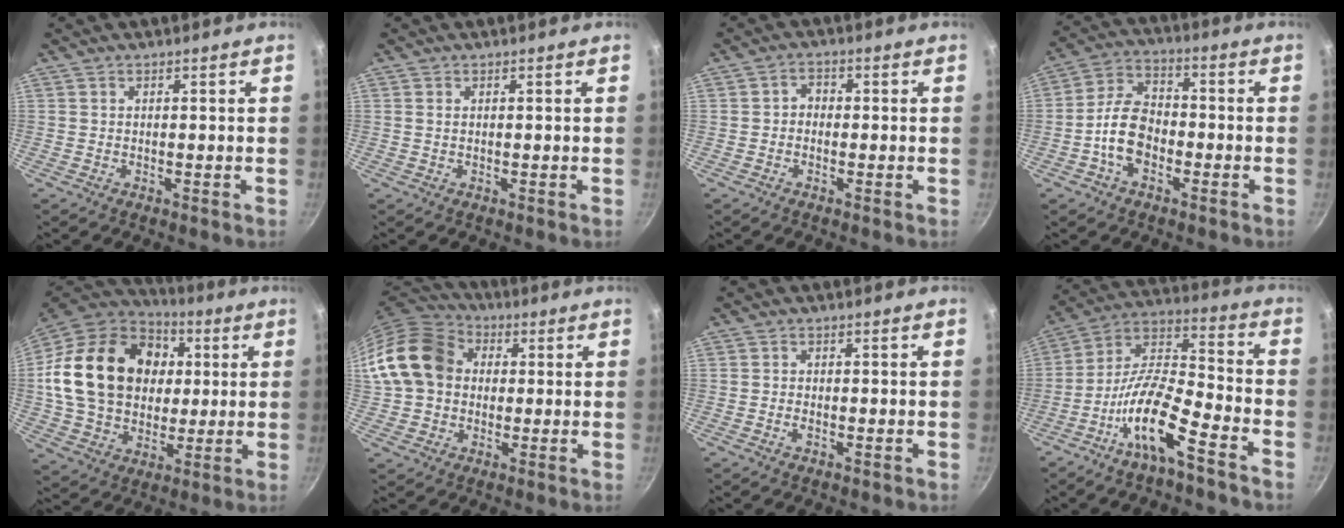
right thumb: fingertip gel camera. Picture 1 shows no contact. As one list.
[{"total": 0.6, "force": [0.2, 0.4, 0.4], "torque": [-0.009, 0.001, 0.004]}, {"total": 2.4, "force": [-0.4, 1.9, 1.3], "torque": [-0.013, 0.010, -0.012]}, {"total": 9.4, "force": [-2.9, 6.2, 6.5], "torque": [-0.101, 0.039, -0.063]}, {"total": 26.3, "force": [4.2, 20.1, 16.6], "torque": [-0.271, 0.020, 0.075]}, {"total": 15.7, "force": [2.2, 12.7, 8.9], "torque": [-0.147, 0.034, 0.028]}, {"total": 1.1, "force": [-0.4, 0.7, 0.7], "torque": [-0.019, 0.004, -0.011]}, {"total": 14.6, "force": [-8.5, 4.2, 11.1], "torque": [-0.206, 0.071, -0.166]}]